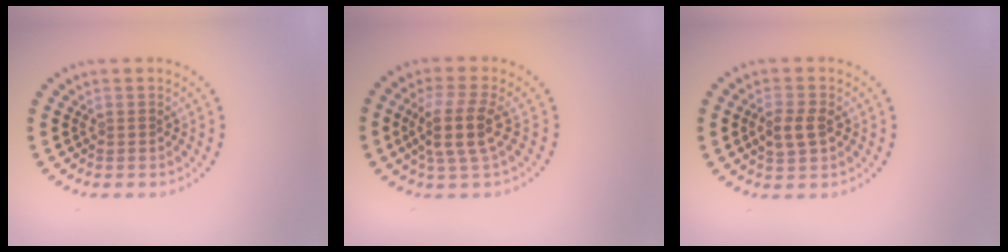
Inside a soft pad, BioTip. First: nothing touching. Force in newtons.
{"total": 4.0, "press": 3.3, "slide": 2.2}
{"total": 2.7, "press": 2.6, "slide": 0.3}